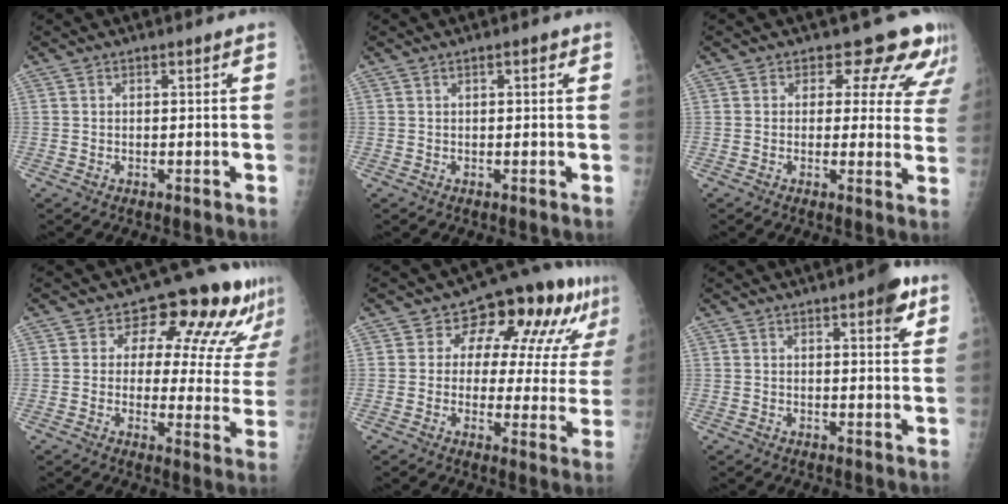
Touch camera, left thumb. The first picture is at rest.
{"total": 1.4, "force": [0.7, 0.7, 1.0], "torque": [-0.009, 0.001, 0.008]}
{"total": 10.4, "force": [8.1, 5.7, 3.2], "torque": [0.019, -0.036, 0.066]}
{"total": 15.1, "force": [9.5, 7.7, 8.8], "torque": [-0.054, -0.047, 0.099]}
{"total": 15.0, "force": [7.1, 8.0, 10.4], "torque": [-0.096, -0.011, 0.088]}
{"total": 5.6, "force": [3.0, 1.9, 4.3], "torque": [-0.039, -0.009, 0.031]}